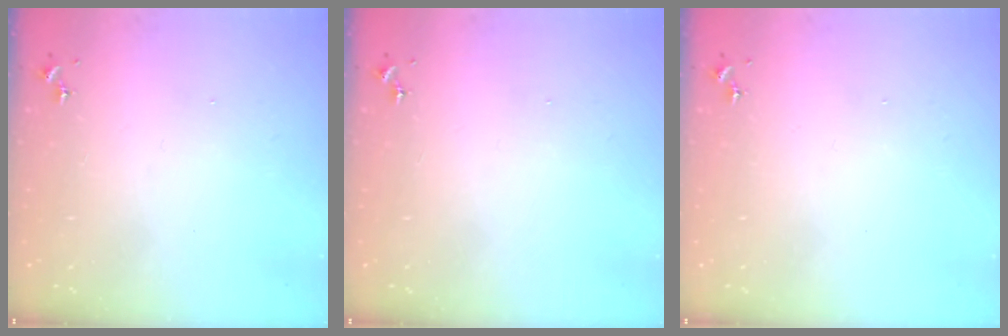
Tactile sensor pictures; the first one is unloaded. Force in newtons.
{"total": 0.0}
{"total": 0.0}